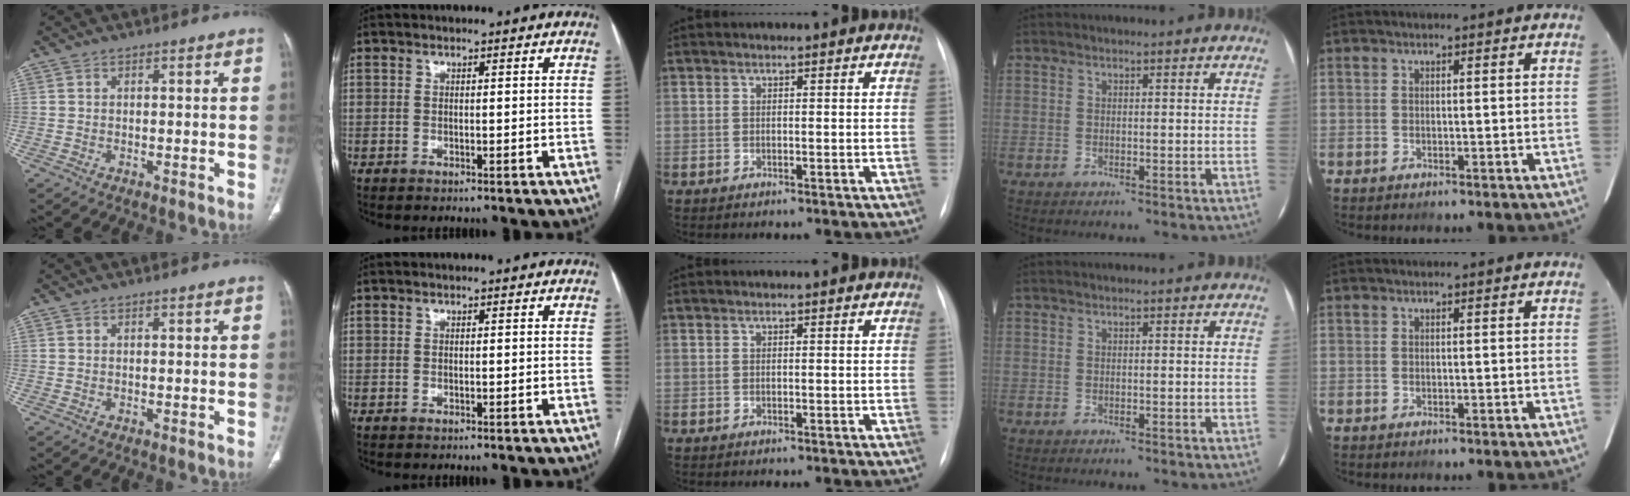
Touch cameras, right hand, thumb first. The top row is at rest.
{}